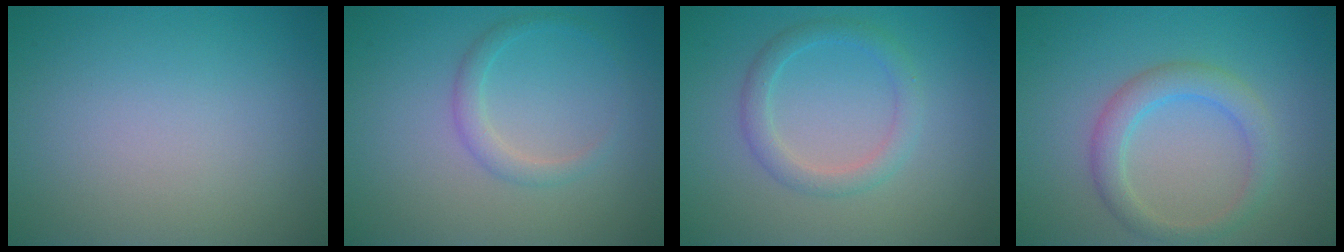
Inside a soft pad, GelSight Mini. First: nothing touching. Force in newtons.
{"total": 1.6, "press": 1.6, "slide": 0.1}
{"total": 2.4, "press": 2.3, "slide": 0.1}
{"total": 3.1, "press": 3.1, "slide": 0.1}